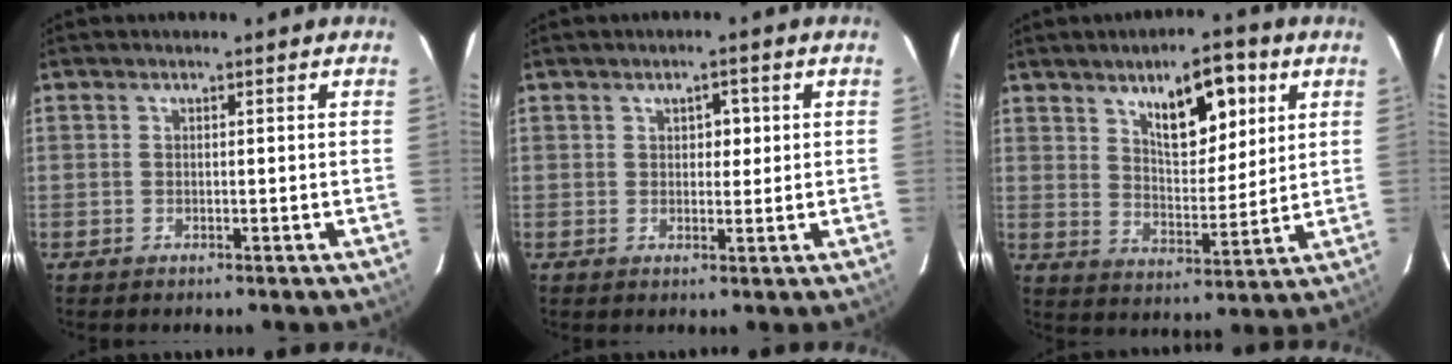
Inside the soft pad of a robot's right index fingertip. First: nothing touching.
{"total": 2.8, "force": [0.8, 2.0, 1.8], "torque": [-0.022, 0.008, 0.013]}
{"total": 12.1, "force": [6.2, 5.2, 9.1], "torque": [-0.129, 0.007, 0.103]}